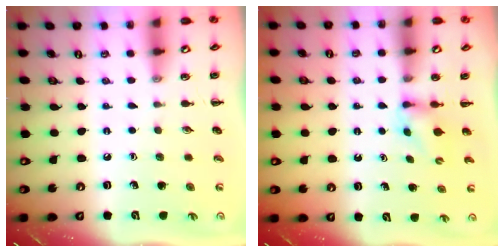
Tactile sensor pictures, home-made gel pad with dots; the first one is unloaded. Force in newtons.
{"total": 2.8, "press": 2.5, "slide": 1.3}